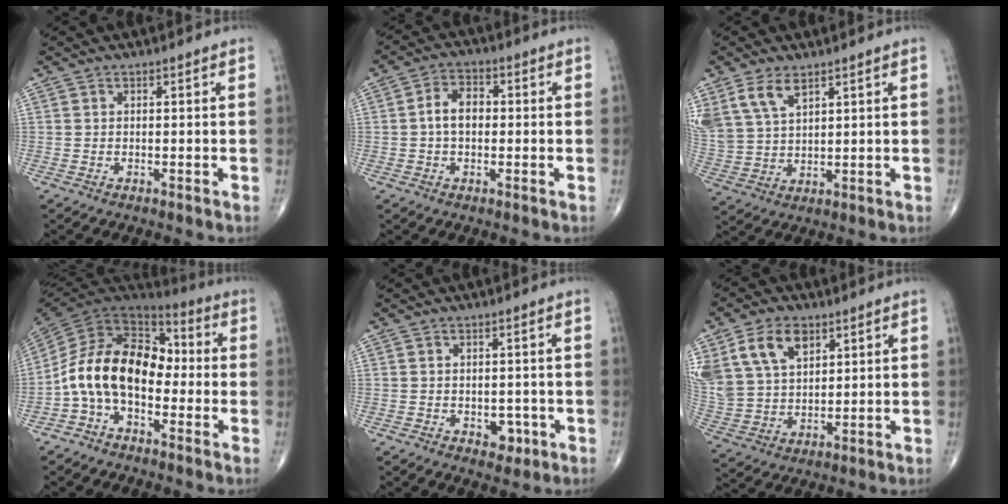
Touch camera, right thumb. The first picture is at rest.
{"total": 5.7, "force": [-0.1, 3.8, 4.2], "torque": [-0.067, 0.019, -0.010]}
{"total": 10.5, "force": [6.0, 5.8, 6.4], "torque": [-0.132, -0.011, 0.132]}
{"total": 16.2, "force": [-2.8, 10.3, 12.1], "torque": [-0.201, 0.064, -0.063]}
{"total": 3.4, "force": [-1.1, 2.4, 2.1], "torque": [-0.009, 0.003, -0.010]}
{"total": 16.9, "force": [8.0, 11.2, 9.9], "torque": [-0.204, -0.006, 0.162]}